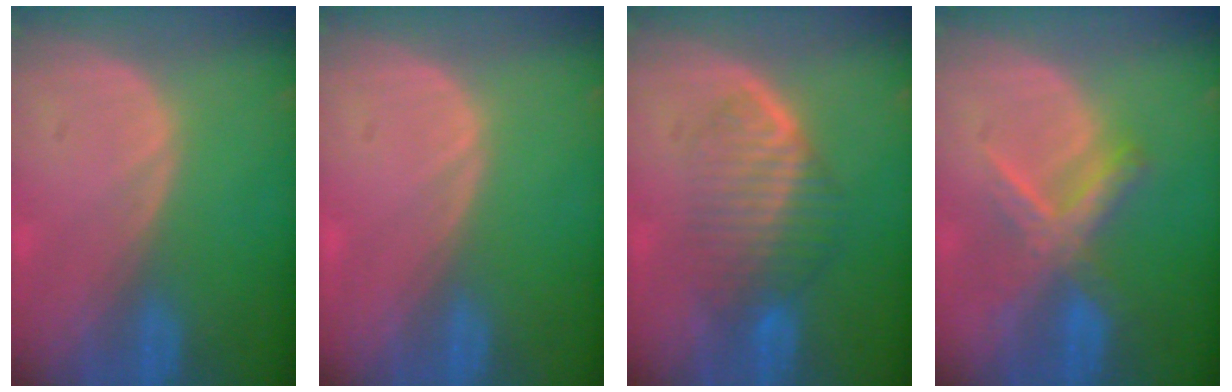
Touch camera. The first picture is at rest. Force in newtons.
{"total": 0.5, "press": 0.1, "slide": 0.5}
{"total": 6.7, "press": 6.4, "slide": 1.7}
{"total": 6.0, "press": 5.9, "slide": 1.1}